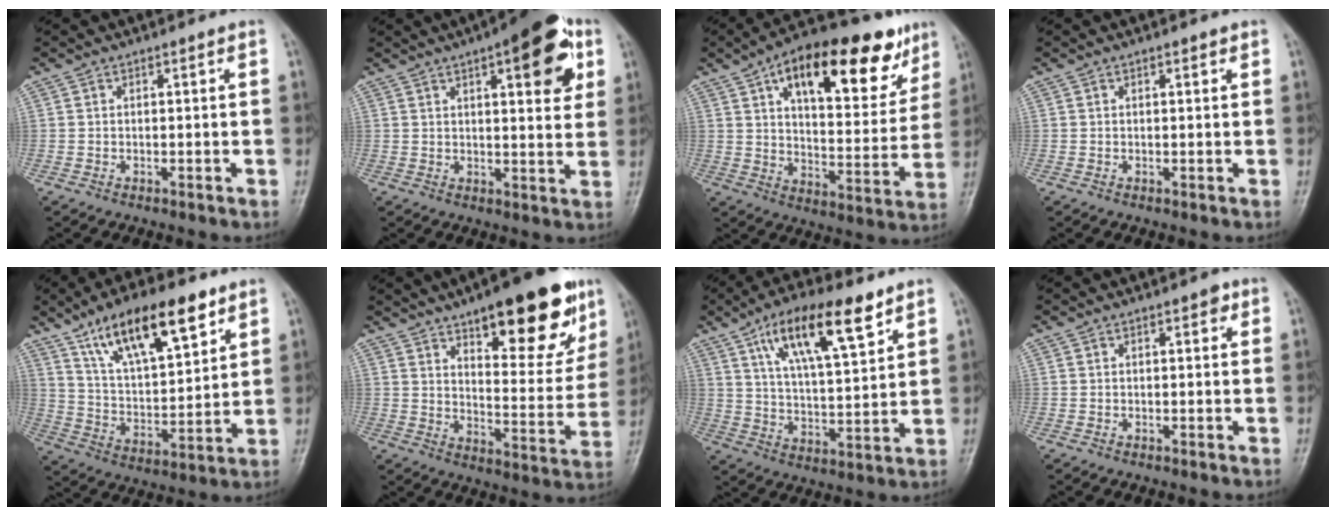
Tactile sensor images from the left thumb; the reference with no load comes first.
{"total": 14.4, "force": [6.3, 5.1, 11.9], "torque": [-0.122, -0.010, 0.076]}
{"total": 24.1, "force": [12.9, 10.5, 17.5], "torque": [-0.217, -0.019, 0.195]}
{"total": 1.0, "force": [0.6, 0.4, 0.7], "torque": [-0.008, 0.000, 0.007]}
{"total": 18.6, "force": [11.0, 6.9, 13.2], "torque": [-0.188, -0.040, 0.198]}
{"total": 22.1, "force": [13.1, 8.0, 15.9], "torque": [-0.170, -0.052, 0.191]}
{"total": 16.5, "force": [9.1, 5.5, 12.6], "torque": [-0.191, -0.030, 0.160]}
{"total": 1.4, "force": [0.6, 0.7, 1.0], "torque": [-0.006, 0.001, 0.006]}